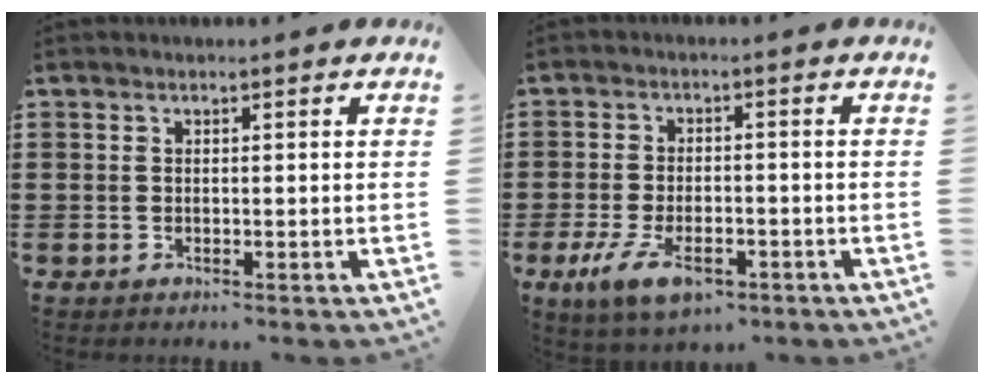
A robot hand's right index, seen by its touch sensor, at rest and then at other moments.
{"total": 6.5, "force": [-3.4, 2.8, 4.7], "torque": [-0.104, -0.002, -0.063]}